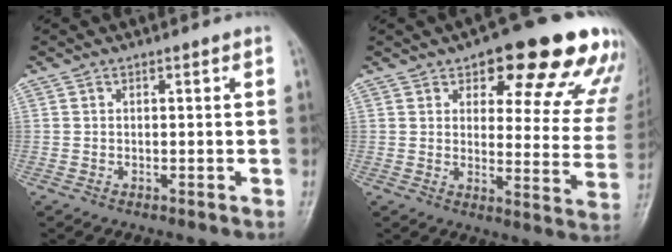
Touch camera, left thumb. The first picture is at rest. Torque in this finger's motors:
{"motor_torque": [0.80, 0.84, 1.41, -1.36, 0.06]}